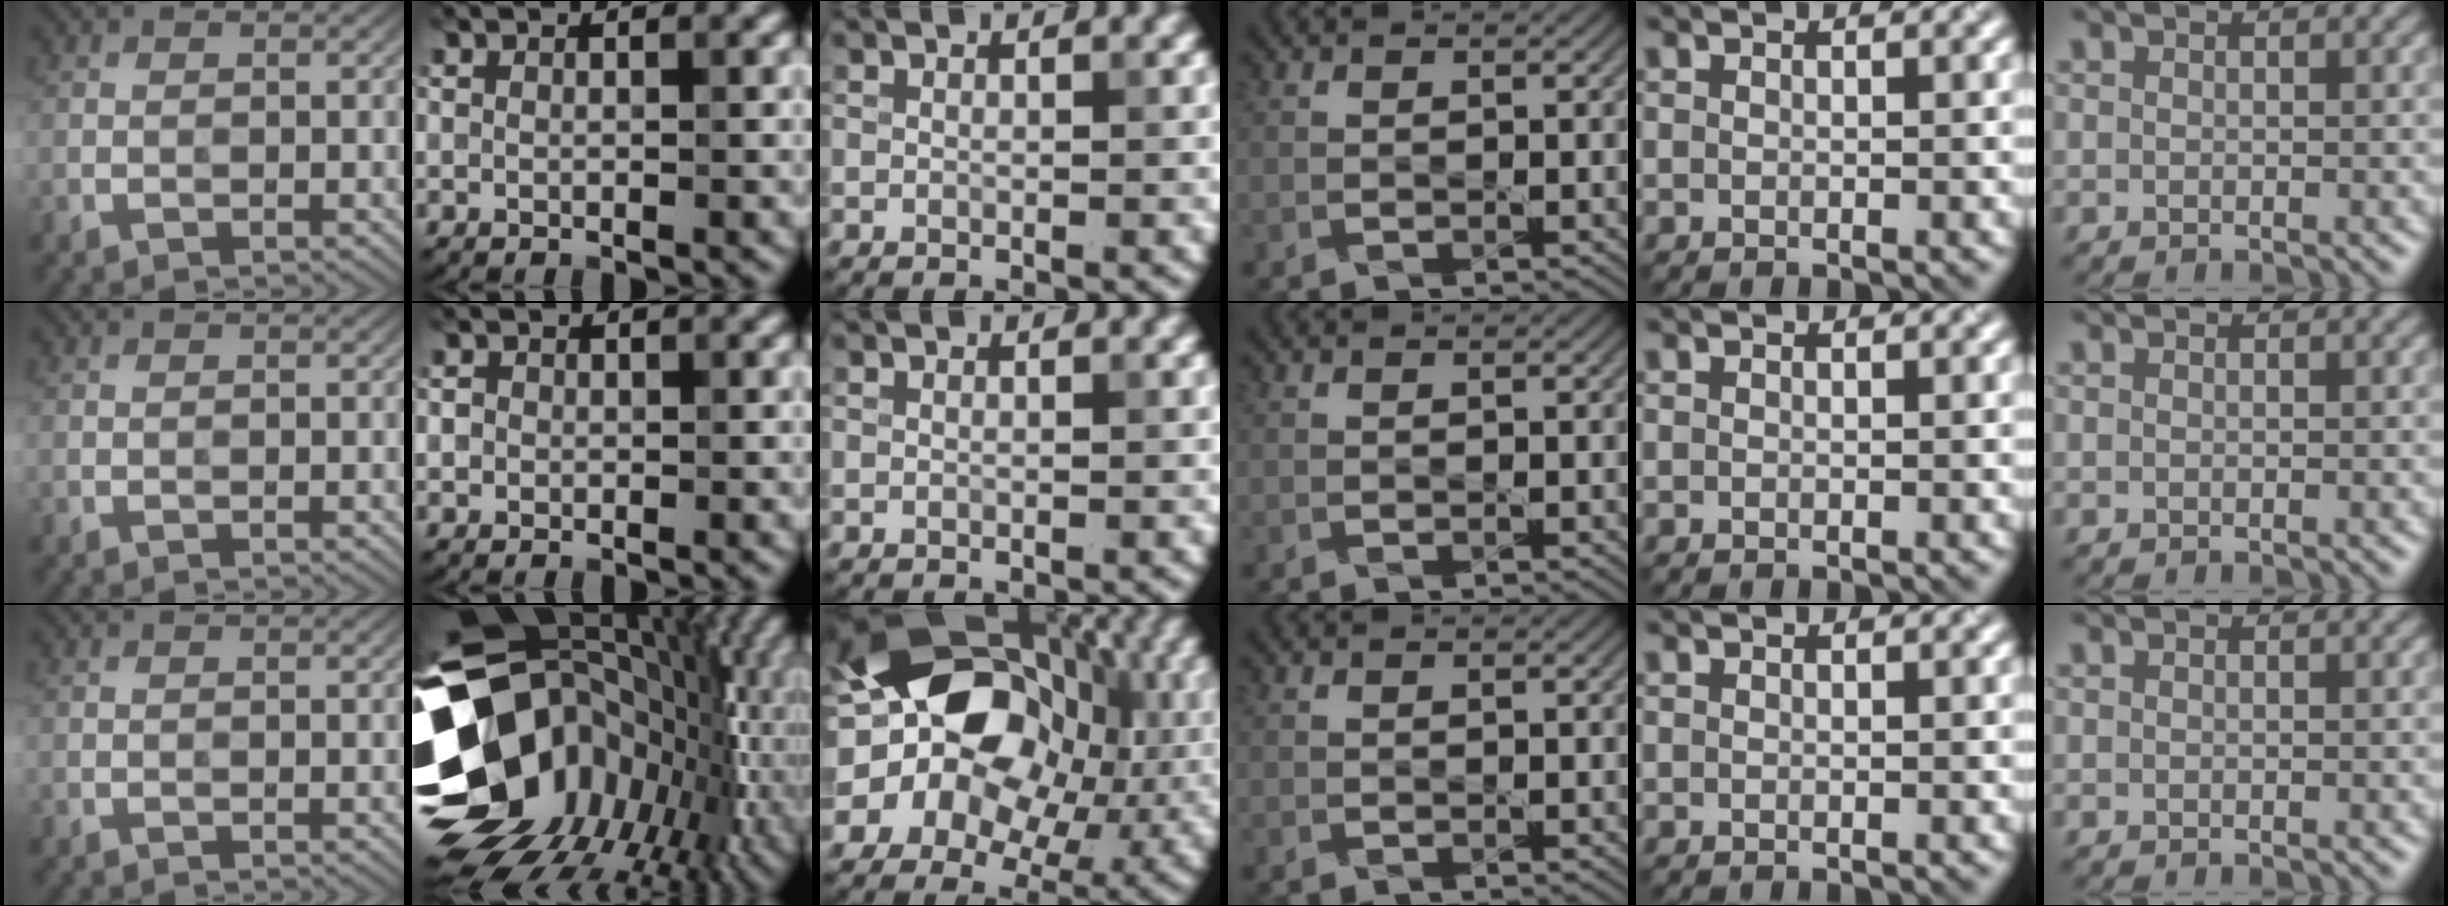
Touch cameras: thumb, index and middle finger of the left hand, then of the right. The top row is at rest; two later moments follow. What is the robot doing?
{"motion": "dispense", "object": "soap dispenser"}